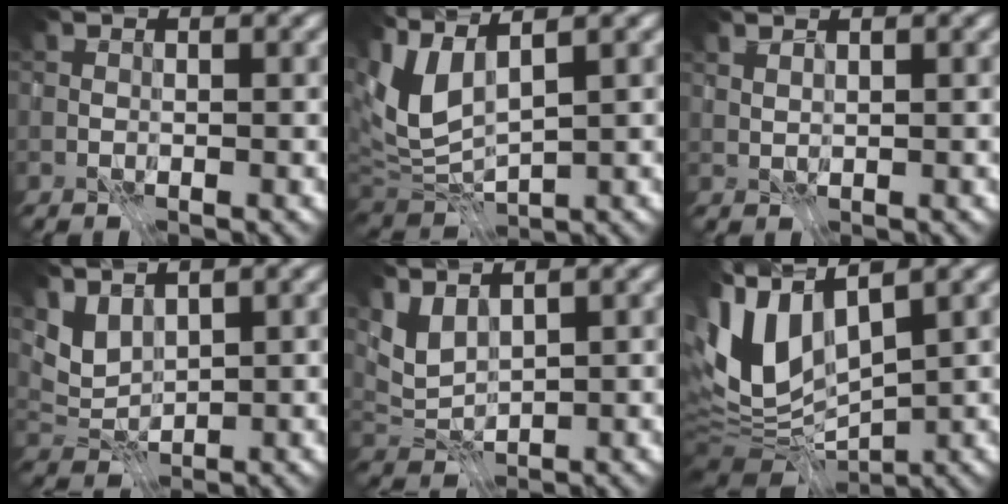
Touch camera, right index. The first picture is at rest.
{"total": 6.5, "force": [2.1, 2.6, 5.6], "torque": [-0.138, 0.008, 0.036]}
{"total": 1.0, "force": [0.8, 0.0, 0.5], "torque": [-0.008, -0.001, 0.020]}
{"total": 2.3, "force": [1.9, 0.7, 1.1], "torque": [-0.033, -0.006, 0.039]}
{"total": 2.5, "force": [1.8, 0.8, 1.6], "torque": [-0.043, -0.004, 0.039]}
{"total": 9.5, "force": [0.8, 5.1, 8.0], "torque": [-0.180, 0.001, 0.007]}